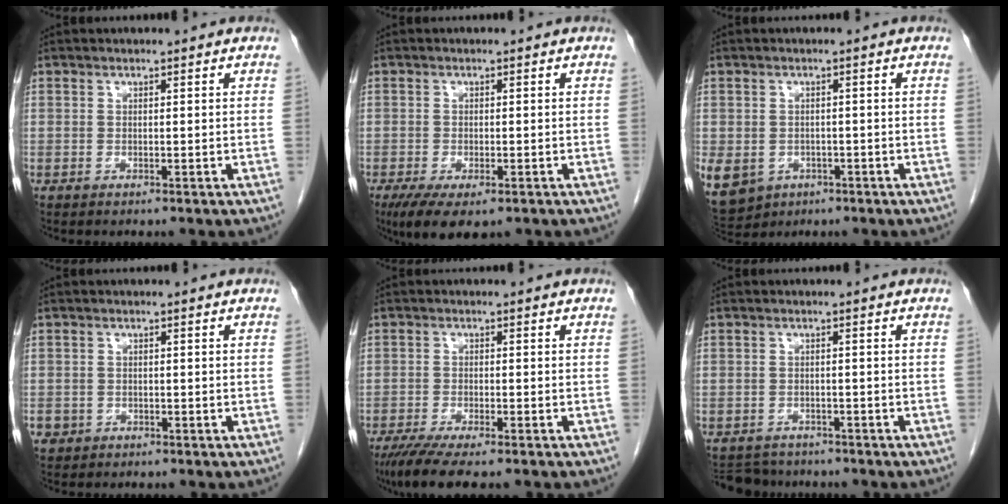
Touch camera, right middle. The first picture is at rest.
{"total": 6.6, "force": [-4.1, 2.4, 4.6], "torque": [-0.075, -0.016, -0.063]}
{"total": 18.3, "force": [-7.5, 14.9, 7.6], "torque": [-0.254, -0.014, -0.097]}
{"total": 2.4, "force": [-1.2, 2.0, 0.5], "torque": [-0.008, 0.003, -0.017]}
{"total": 7.5, "force": [-5.8, 1.0, 4.7], "torque": [-0.079, -0.019, -0.094]}
{"total": 5.0, "force": [-4.6, 2.0, 0.1], "torque": [-0.001, -0.003, -0.070]}